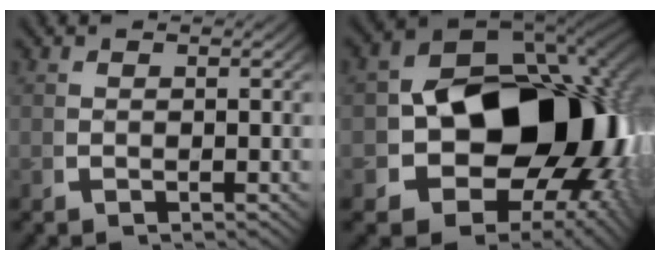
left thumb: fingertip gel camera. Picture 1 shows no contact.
{"total": 26.8, "force": [-2.9, 18.0, 19.6], "torque": [-0.338, -0.087, -0.011]}